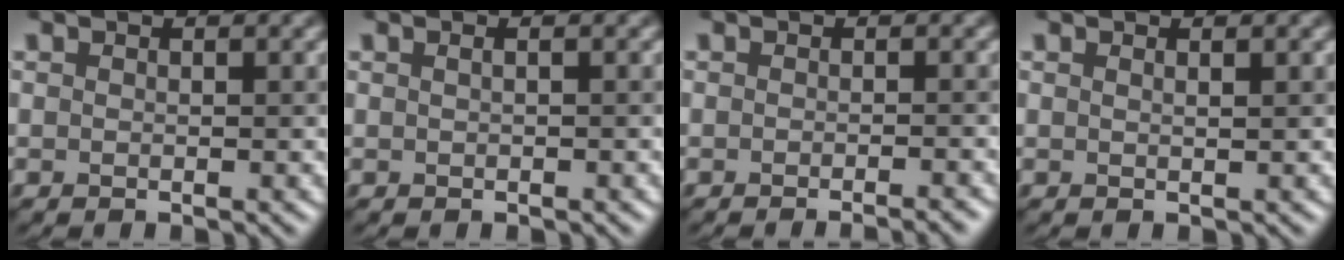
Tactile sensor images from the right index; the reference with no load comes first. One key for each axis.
{"total": 0.5, "fx": 0.4, "fy": 0.3, "fz": 0.2, "tx": -0.005, "ty": -0.001, "tz": 0.000}
{"total": 2.1, "fx": -1.3, "fy": 0.8, "fz": 1.5, "tx": 0.005, "ty": -0.004, "tz": -0.019}
{"total": 0.6, "fx": 0.5, "fy": 0.3, "fz": 0.3, "tx": 0.003, "ty": 0.000, "tz": 0.002}